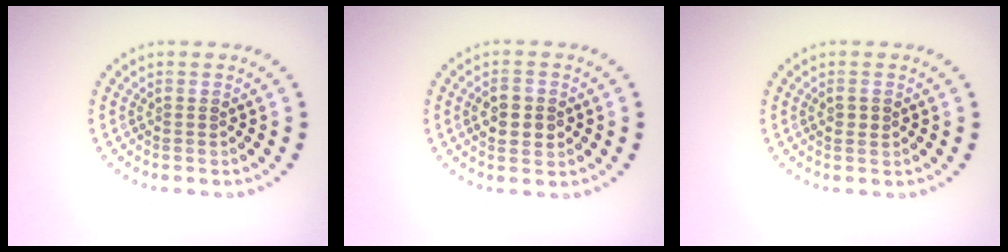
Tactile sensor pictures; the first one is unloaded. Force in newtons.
{"total": 3.0, "press": 3.0, "slide": 0.1}
{"total": 1.1, "press": 1.1, "slide": 0.2}